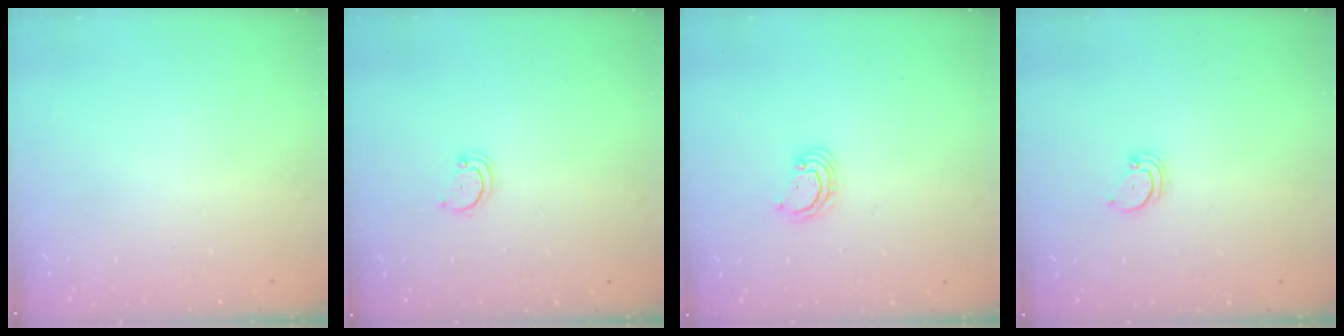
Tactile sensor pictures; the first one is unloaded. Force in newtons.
{"total": 2.2, "press": 2.2, "slide": 0.2}
{"total": 3.0, "press": 2.9, "slide": 0.3}
{"total": 2.0, "press": 2.0, "slide": 0.2}